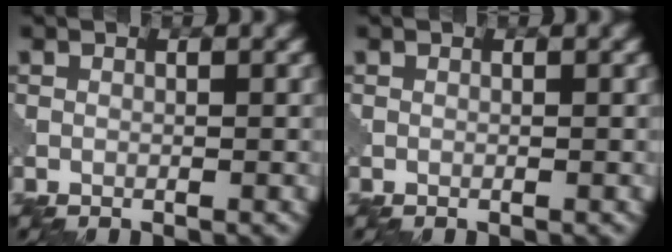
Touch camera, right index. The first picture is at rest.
{"total": 0.0}